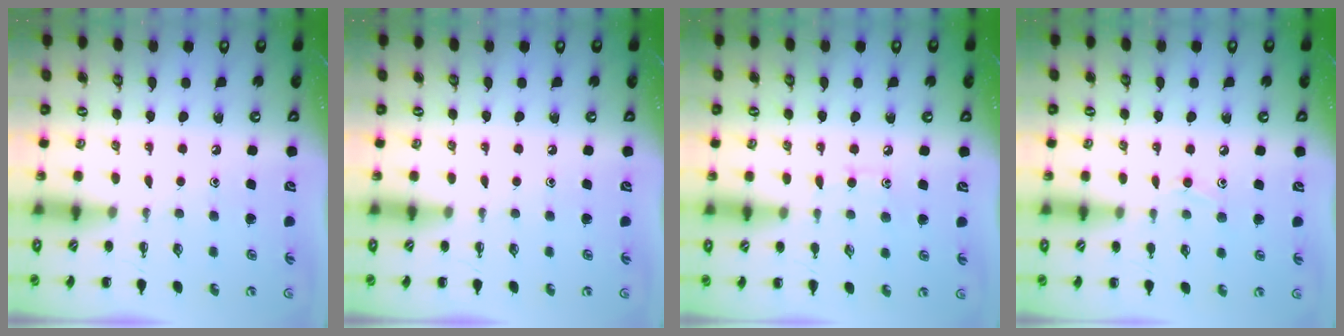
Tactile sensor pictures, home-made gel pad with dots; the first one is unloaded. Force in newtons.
{"total": 0.0}
{"total": 6.9, "press": 6.5, "slide": 2.2}
{"total": 7.6, "press": 7.3, "slide": 2.3}